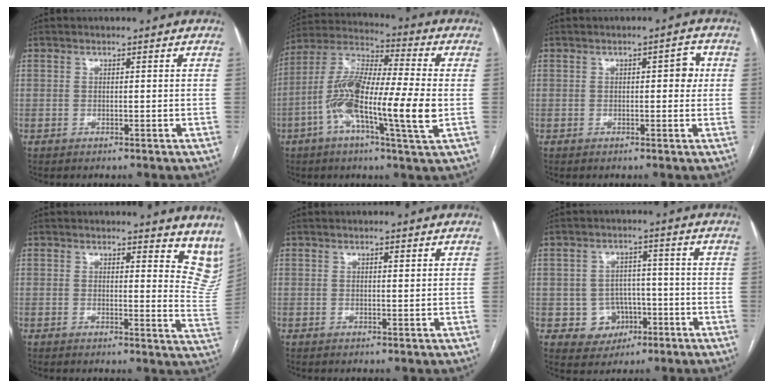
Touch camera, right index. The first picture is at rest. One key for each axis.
{"total": 17.0, "fx": -3.4, "fy": 1.9, "fz": 16.6, "tx": -0.322, "ty": 0.001, "tz": -0.072}
{"total": 3.0, "fx": 0.5, "fy": 1.2, "fz": 2.7, "tx": -0.027, "ty": 0.013, "tz": 0.005}
{"total": 12.4, "fx": 11.1, "fy": 3.8, "fz": 4.0, "tx": 0.007, "ty": -0.056, "tz": 0.087}
{"total": 1.0, "fx": 0.7, "fy": 0.2, "fz": 0.7, "tx": -0.012, "ty": 0.000, "tz": 0.010}
{"total": 6.0, "fx": -1.8, "fy": 5.7, "fz": 1.1, "tx": -0.007, "ty": 0.015, "tz": -0.016}